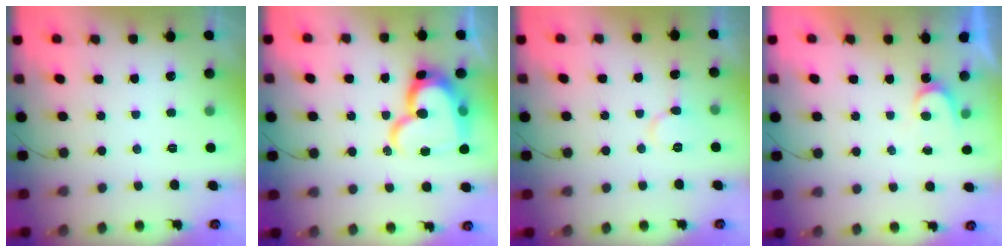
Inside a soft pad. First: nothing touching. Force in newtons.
{"total": 18.1, "press": 18.1, "slide": 1.3}
{"total": 6.8, "press": 6.8, "slide": 0.7}
{"total": 3.5, "press": 3.5, "slide": 0.2}